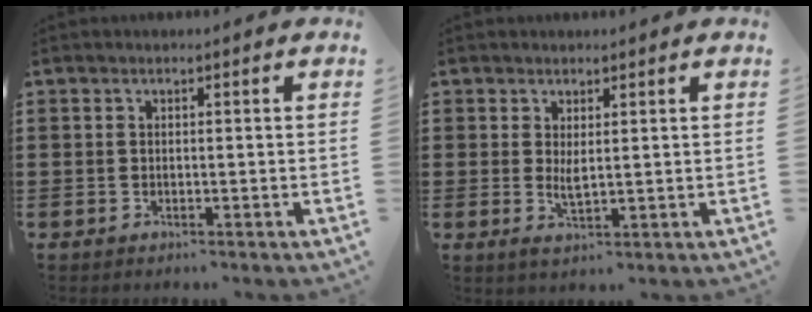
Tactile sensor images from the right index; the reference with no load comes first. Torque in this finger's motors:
{"motor_torque": [0.42, 0.32, 0.16, 0.11]}